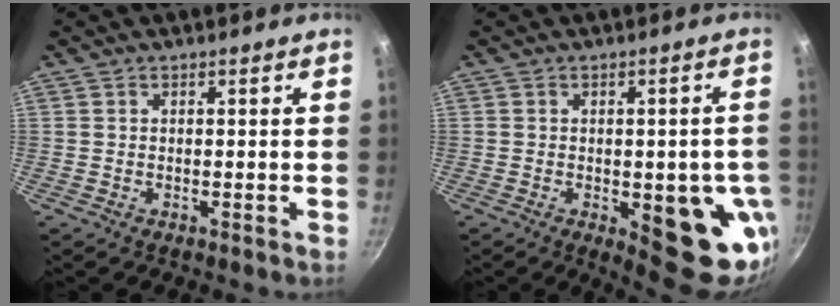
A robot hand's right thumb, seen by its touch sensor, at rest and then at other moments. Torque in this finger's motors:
{"motor_torque": [1.91, 1.94, 1.22, -0.79, 0.27]}